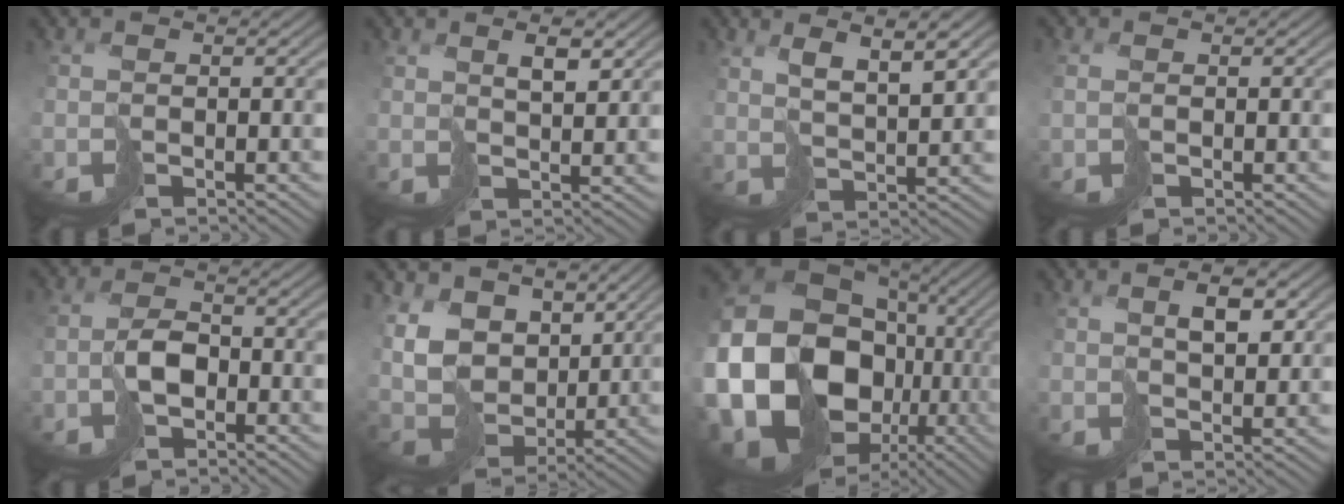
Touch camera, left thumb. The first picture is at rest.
{"total": 3.2, "force": [2.4, 0.7, 2.0], "torque": [-0.035, -0.001, 0.048]}
{"total": 6.7, "force": [4.2, 1.5, 4.9], "torque": [-0.080, 0.005, 0.081]}
{"total": 1.0, "force": [0.0, 0.9, 0.5], "torque": [-0.015, -0.004, 0.004]}
{"total": 3.4, "force": [-1.2, 2.2, 2.3], "torque": [-0.049, 0.005, -0.028]}
{"total": 10.4, "force": [4.8, 7.3, 5.6], "torque": [-0.172, 0.002, 0.086]}
{"total": 24.9, "force": [-3.8, 21.5, 11.9], "torque": [-0.314, -0.063, -0.084]}
{"total": 3.7, "force": [2.0, 1.3, 2.8], "torque": [-0.048, 0.002, 0.041]}